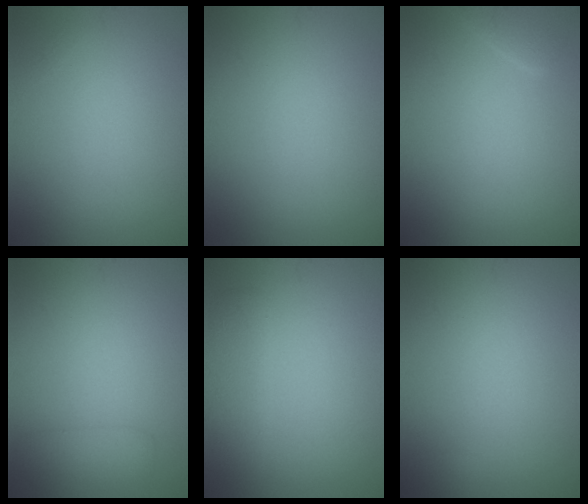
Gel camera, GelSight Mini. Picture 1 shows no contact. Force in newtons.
{"total": 0.0}
{"total": 1.5, "press": 1.5, "slide": 0.1}
{"total": 1.5, "press": 1.5, "slide": 0.2}
{"total": 2.5, "press": 2.5, "slide": 0.2}
{"total": 0.7, "press": 0.7, "slide": 0.0}